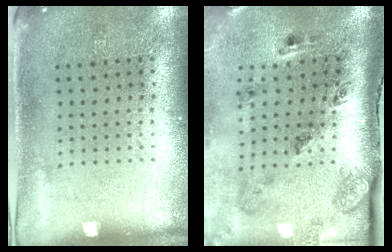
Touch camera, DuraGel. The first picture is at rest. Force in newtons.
{"total": 3.2, "press": 2.0, "slide": 2.5}